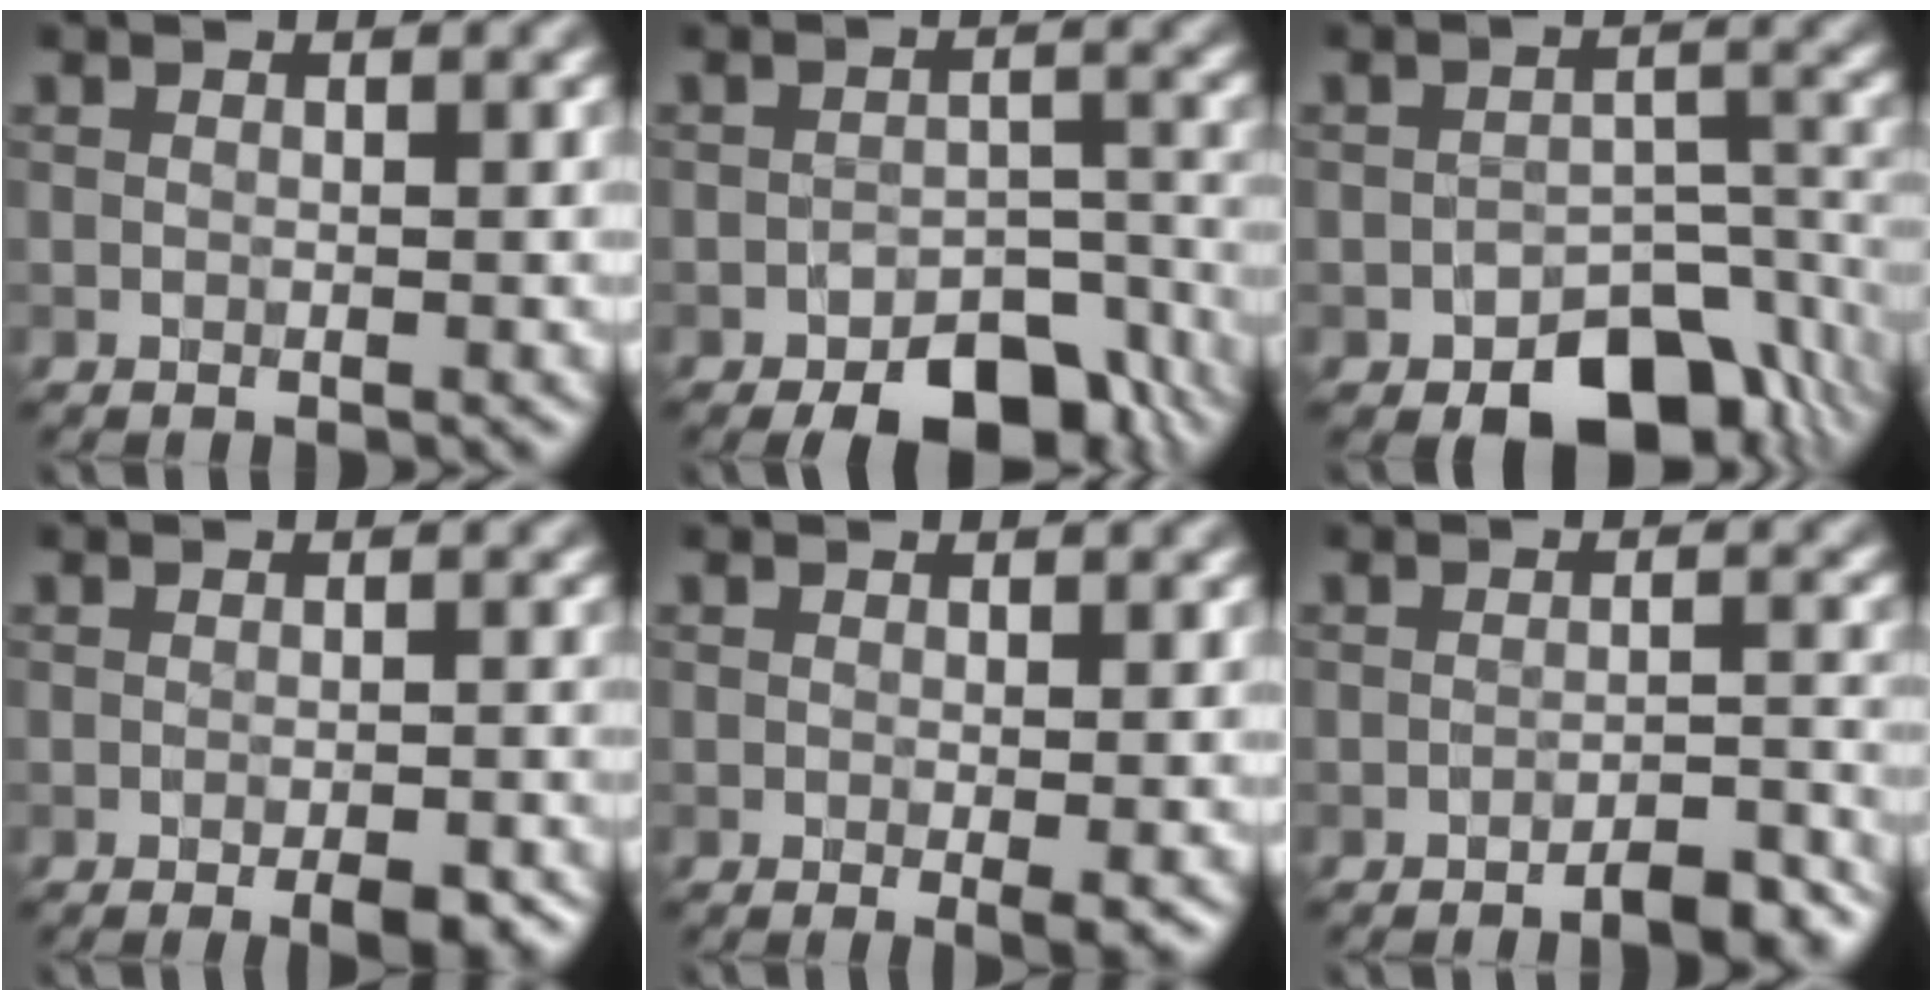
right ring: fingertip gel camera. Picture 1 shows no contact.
{"total": 7.1, "force": [-5.1, 3.3, 3.7], "torque": [-0.038, -0.004, -0.073]}
{"total": 8.4, "force": [-5.2, 4.6, 4.6], "torque": [-0.044, -0.017, -0.076]}
{"total": 2.8, "force": [-1.5, 0.8, 2.2], "torque": [-0.033, -0.004, -0.020]}
{"total": 1.2, "force": [-0.2, 0.1, 1.2], "torque": [-0.017, -0.009, -0.004]}
{"total": 3.4, "force": [-2.6, 0.7, 2.1], "torque": [-0.025, 0.006, -0.039]}